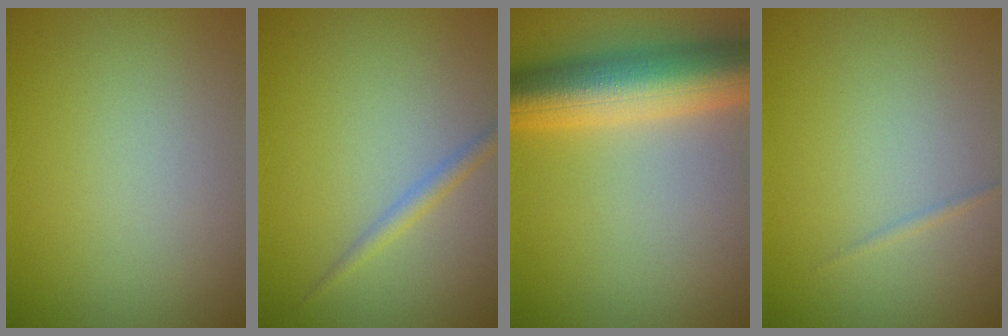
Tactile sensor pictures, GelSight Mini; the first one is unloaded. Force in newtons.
{"total": 1.4, "press": 1.4, "slide": 0.0}
{"total": 9.9, "press": 9.9, "slide": 0.2}
{"total": 0.5, "press": 0.5, "slide": 0.0}